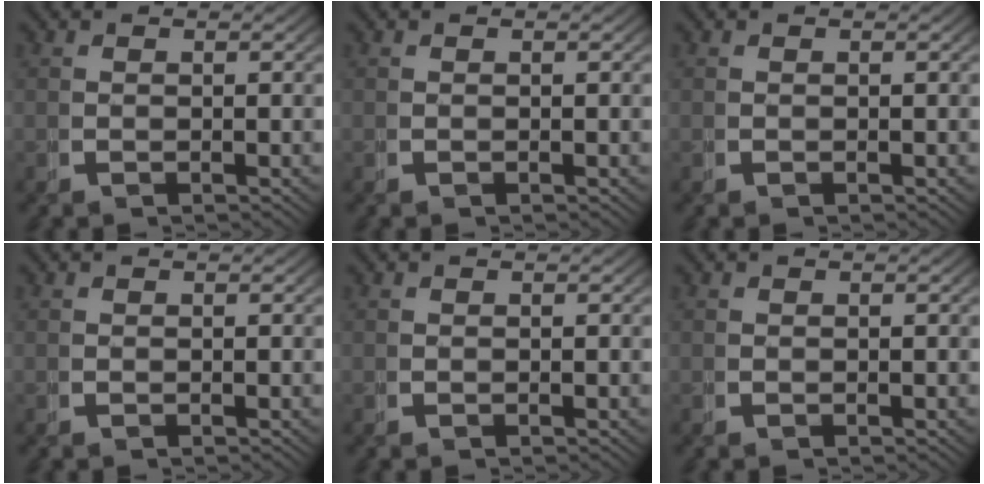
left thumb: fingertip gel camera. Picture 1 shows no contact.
{"total": 0.0}
{"total": 0.0}
{"total": 0.0}
{"total": 0.0}
{"total": 0.0}